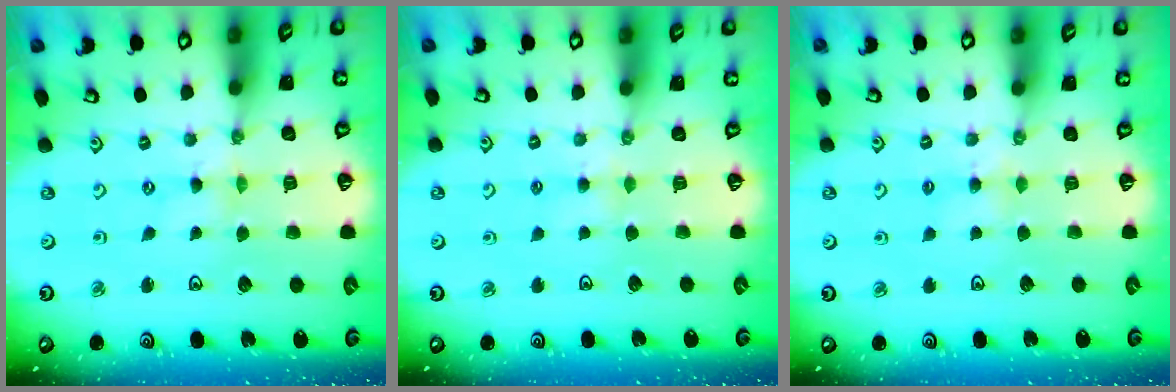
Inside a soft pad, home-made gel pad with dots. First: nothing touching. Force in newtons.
{"total": 4.0, "press": 3.9, "slide": 0.6}
{"total": 4.5, "press": 4.5, "slide": 0.6}